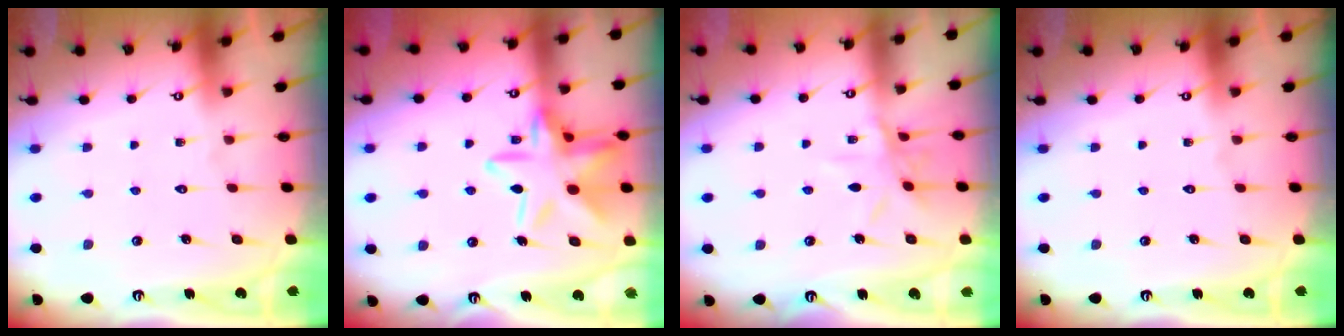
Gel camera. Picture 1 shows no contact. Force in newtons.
{"total": 16.9, "press": 16.8, "slide": 1.2}
{"total": 8.0, "press": 7.9, "slide": 0.5}
{"total": 0.0}